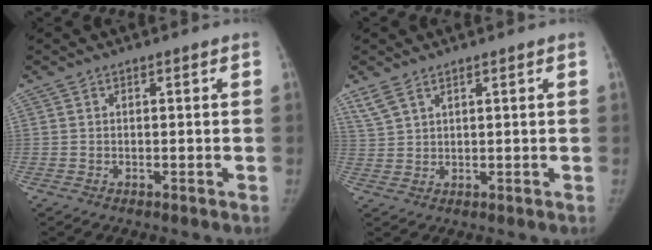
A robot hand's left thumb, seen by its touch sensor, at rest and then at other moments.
{"total": 3.4, "force": [2.5, 1.4, 1.8], "torque": [-0.042, 0.001, 0.061]}